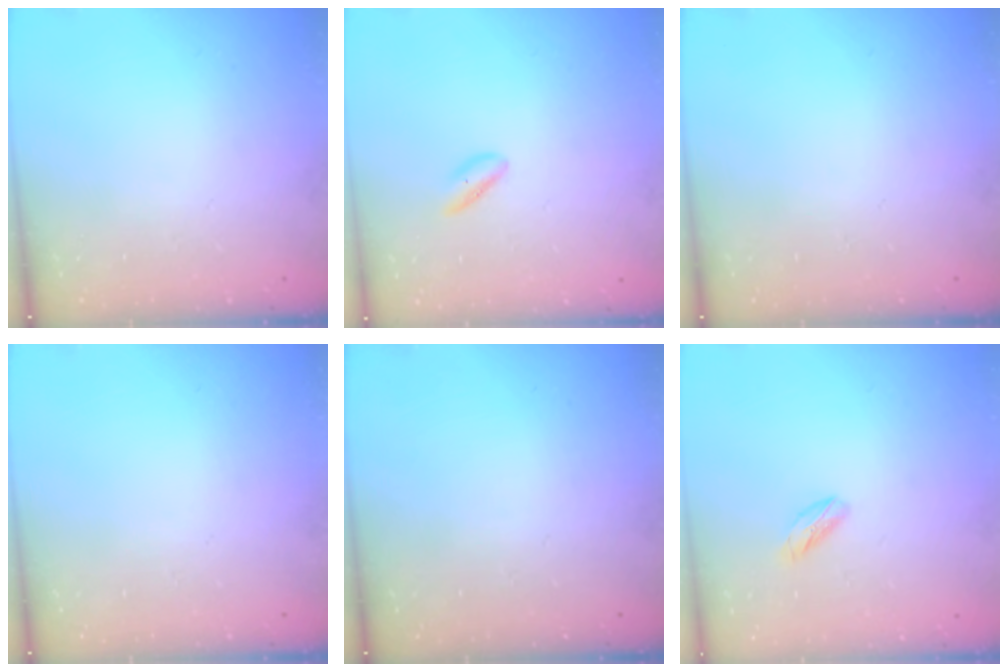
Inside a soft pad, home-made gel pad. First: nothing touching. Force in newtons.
{"total": 3.7, "press": 3.5, "slide": 1.3}
{"total": 0.0}
{"total": 0.0}
{"total": 0.0}
{"total": 4.4, "press": 4.4, "slide": 0.8}